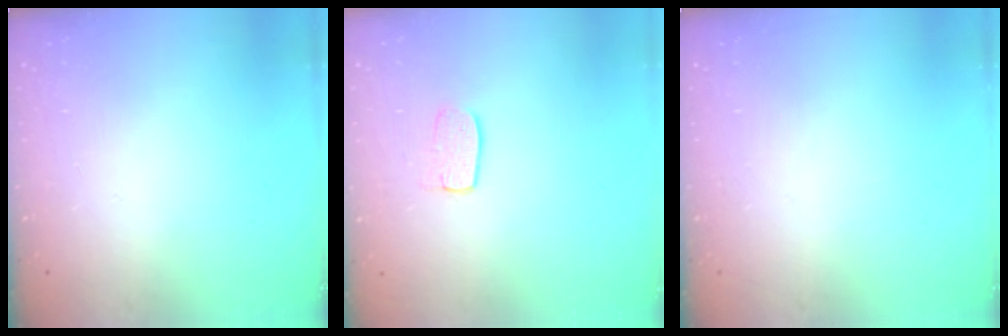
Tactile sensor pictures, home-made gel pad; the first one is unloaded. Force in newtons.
{"total": 5.8, "press": 5.8, "slide": 0.4}
{"total": 0.0}